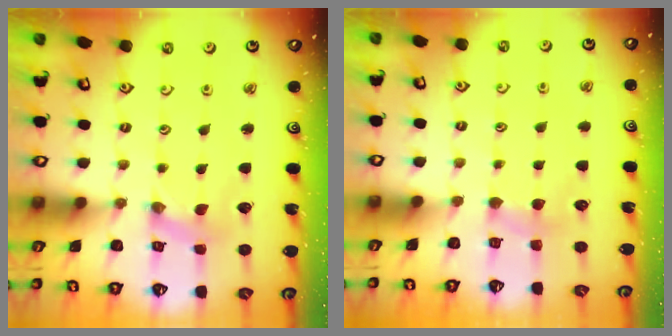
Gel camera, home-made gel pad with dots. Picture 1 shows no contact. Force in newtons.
{"total": 2.6, "press": 2.6, "slide": 0.5}